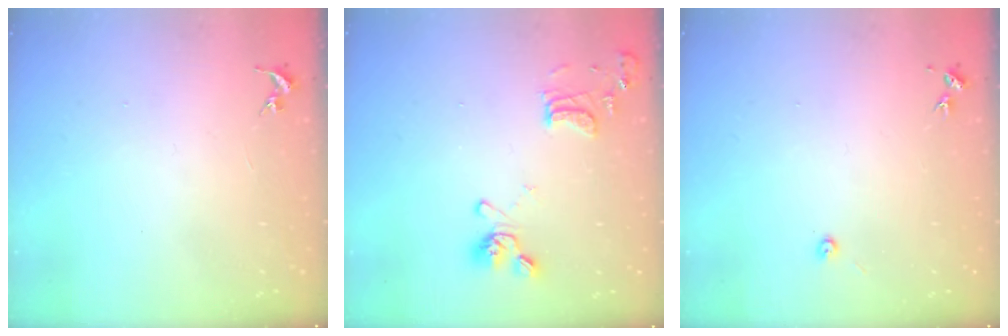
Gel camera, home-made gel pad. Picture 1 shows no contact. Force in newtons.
{"total": 13.8, "press": 13.6, "slide": 2.2}
{"total": 2.0, "press": 2.0, "slide": 0.3}